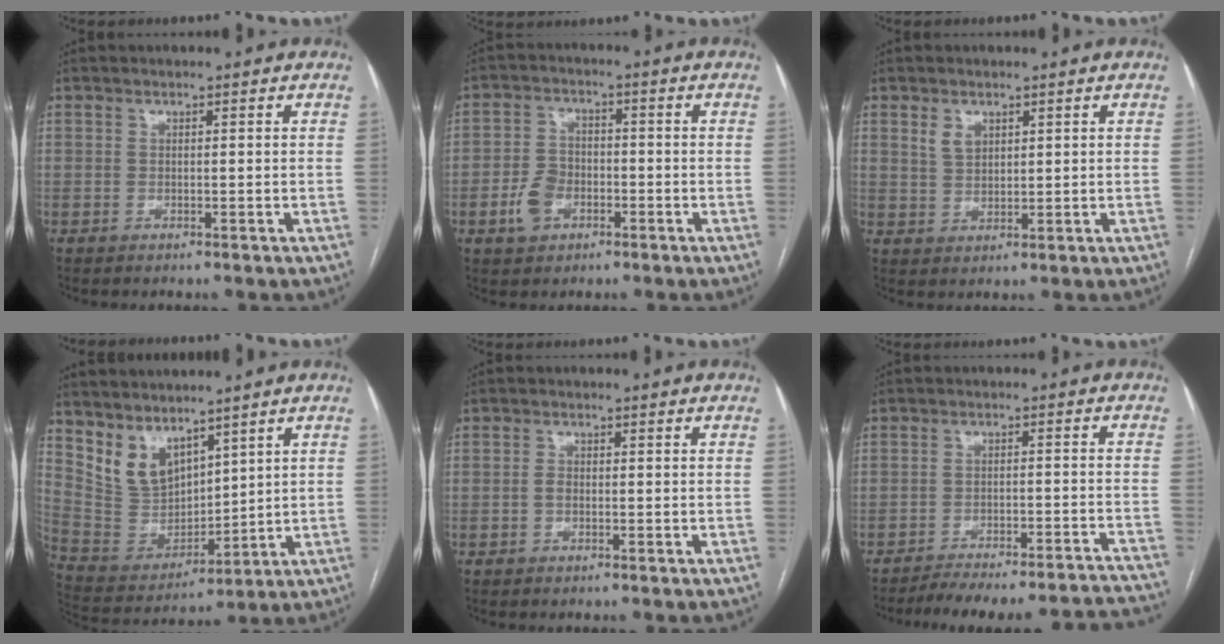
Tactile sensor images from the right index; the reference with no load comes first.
{"total": 6.0, "force": [-2.4, 4.3, 3.5], "torque": [-0.075, 0.008, -0.040]}
{"total": 3.2, "force": [1.7, 2.0, 1.8], "torque": [-0.037, 0.002, 0.039]}
{"total": 9.6, "force": [6.8, 5.3, 4.1], "torque": [-0.095, 0.011, 0.159]}
{"total": 1.1, "force": [-0.2, 0.6, 0.9], "torque": [-0.016, 0.002, -0.004]}
{"total": 20.3, "force": [-19.4, 1.8, 5.9], "torque": [-0.042, 0.007, -0.244]}